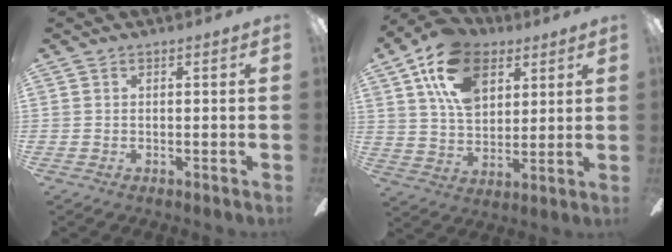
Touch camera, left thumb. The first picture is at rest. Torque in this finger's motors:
{"motor_torque": [0.74, 0.80, 1.37, -1.39, 0.27]}